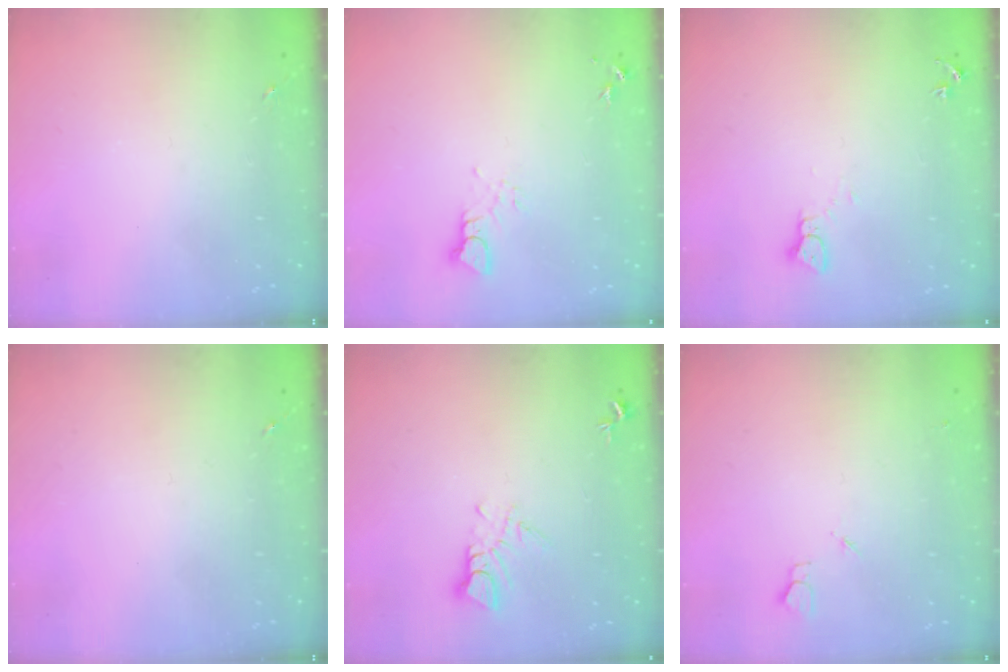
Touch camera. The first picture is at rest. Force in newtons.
{"total": 3.1, "press": 3.1, "slide": 0.4}
{"total": 2.2, "press": 2.2, "slide": 0.2}
{"total": 0.0}
{"total": 4.3, "press": 4.3, "slide": 0.3}
{"total": 2.7, "press": 2.6, "slide": 0.3}